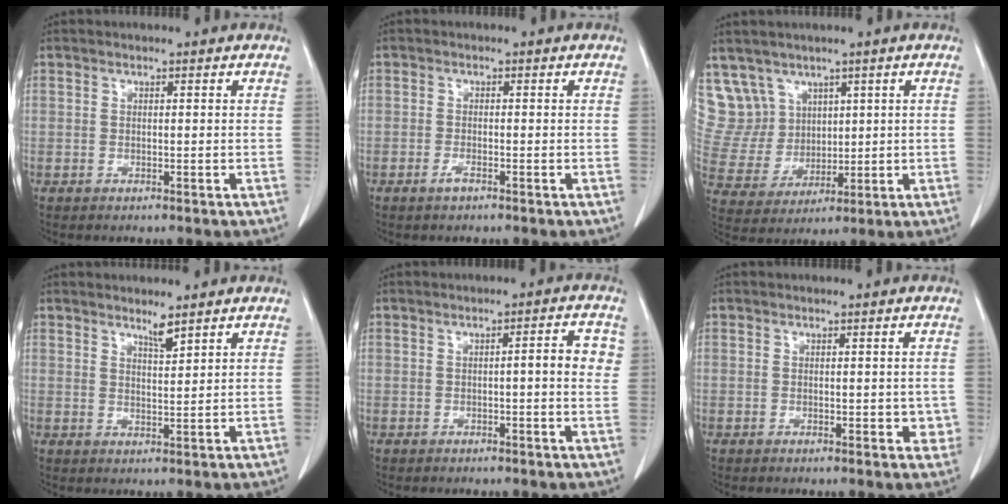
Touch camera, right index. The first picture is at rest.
{"total": 1.4, "force": [-1.0, 0.3, 1.0], "torque": [-0.023, -0.001, -0.018]}
{"total": 9.6, "force": [5.9, 7.5, 0.5], "torque": [-0.025, 0.037, 0.138]}
{"total": 2.4, "force": [2.0, 0.0, 1.2], "torque": [-0.025, -0.007, 0.039]}
{"total": 4.1, "force": [0.4, 0.7, 4.1], "torque": [-0.052, 0.008, 0.000]}
{"total": 2.9, "force": [-0.2, 1.7, 2.3], "torque": [-0.013, 0.001, 0.001]}